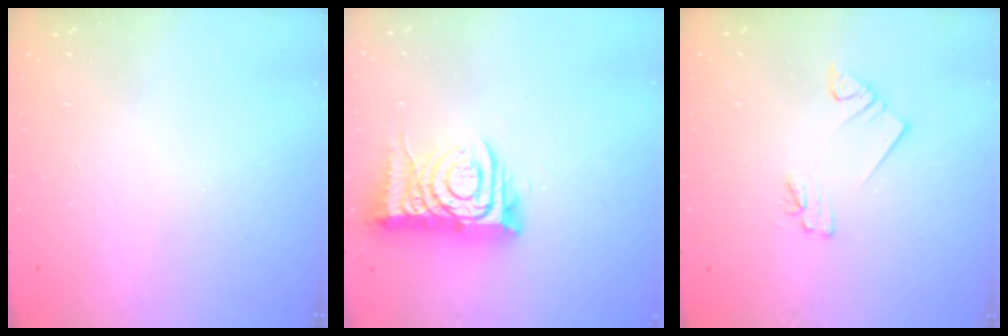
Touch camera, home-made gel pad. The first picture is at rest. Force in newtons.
{"total": 11.5, "press": 11.4, "slide": 1.7}
{"total": 3.2, "press": 3.2, "slide": 0.3}